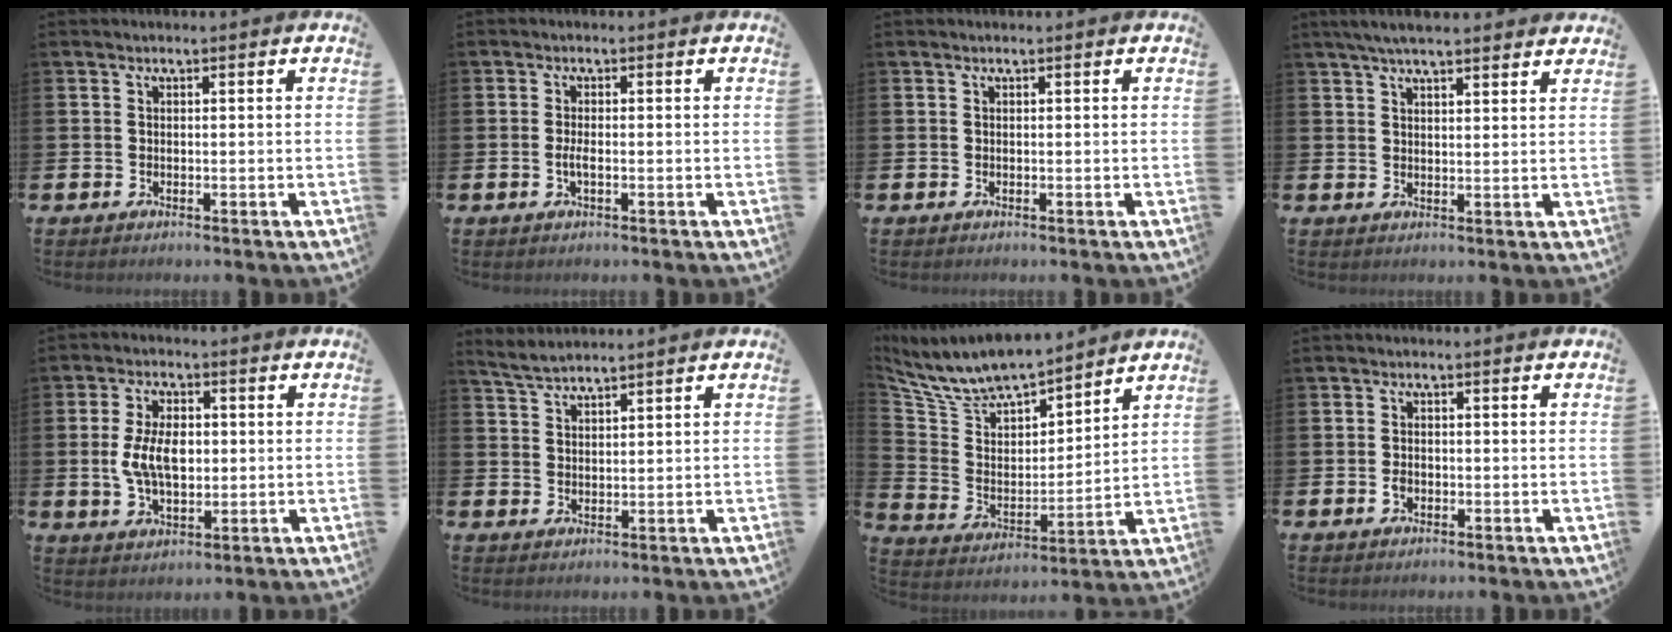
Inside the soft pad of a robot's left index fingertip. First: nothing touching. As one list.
[{"total": 1.5, "force": [-0.4, 0.4, 1.4], "torque": [-0.027, 0.002, -0.007]}, {"total": 0.0}, {"total": 4.7, "force": [4.3, 0.7, 1.8], "torque": [-0.041, -0.009, 0.079]}, {"total": 6.7, "force": [0.4, 3.8, 5.5], "torque": [-0.105, 0.008, 0.004]}, {"total": 2.9, "force": [2.9, -0.1, 0.3], "torque": [-0.022, -0.006, 0.055]}, {"total": 9.4, "force": [9.0, 1.8, 2.2], "torque": [-0.095, -0.063, 0.159]}, {"total": 1.5, "force": [-0.5, 1.1, 0.9], "torque": [-0.018, 0.006, -0.011]}]